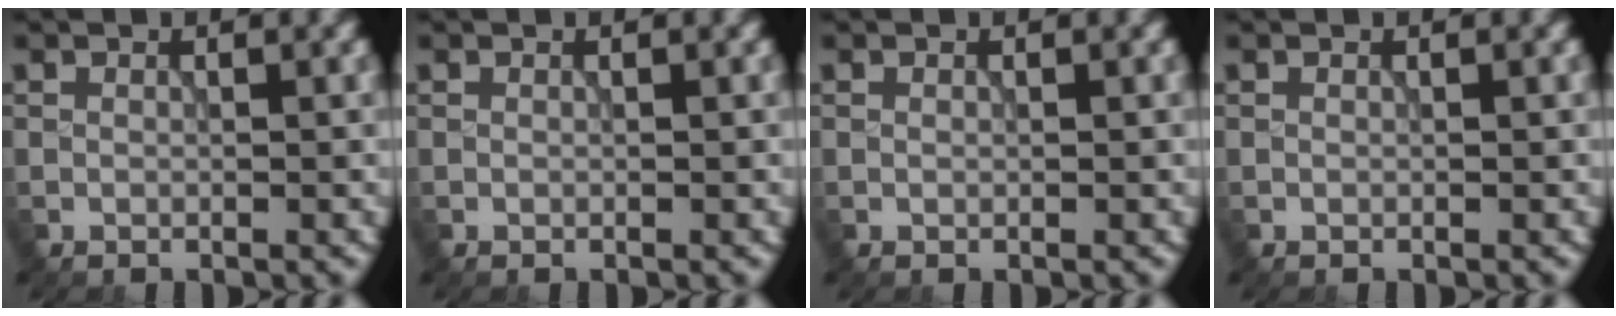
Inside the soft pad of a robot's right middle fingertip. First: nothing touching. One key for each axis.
{"total": 0.0}
{"total": 0.0}
{"total": 0.0}